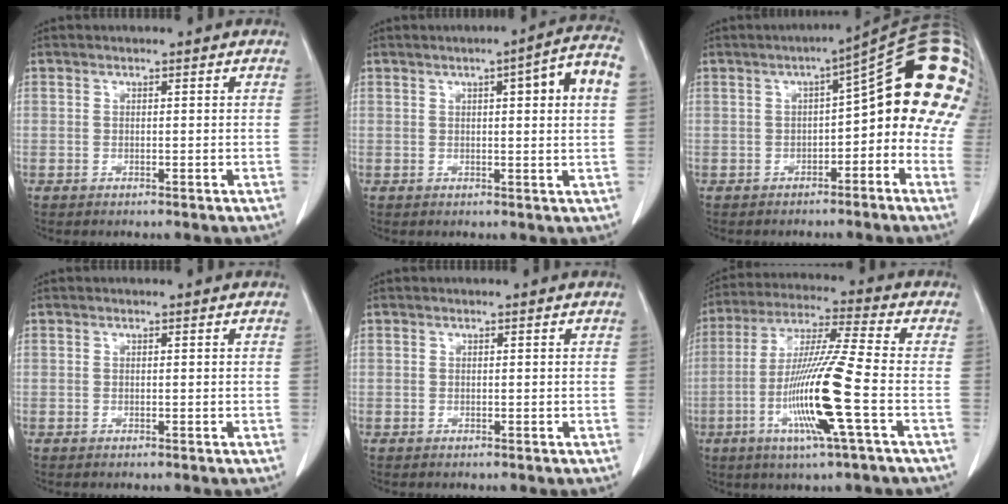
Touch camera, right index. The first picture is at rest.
{"total": 8.0, "force": [2.0, -0.2, 7.8], "torque": [-0.107, 0.010, 0.022]}
{"total": 17.4, "force": [2.7, 4.3, 16.6], "torque": [-0.216, 0.047, 0.028]}
{"total": 0.0}
{"total": 0.0}
{"total": 14.6, "force": [-4.3, -0.8, 14.0], "torque": [-0.281, -0.014, -0.087]}